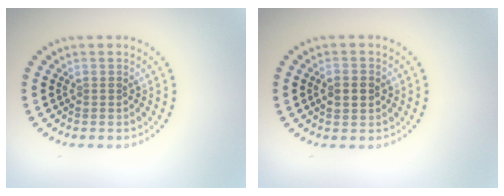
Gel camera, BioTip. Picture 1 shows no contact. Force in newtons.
{"total": 2.5, "press": 2.5, "slide": 0.1}